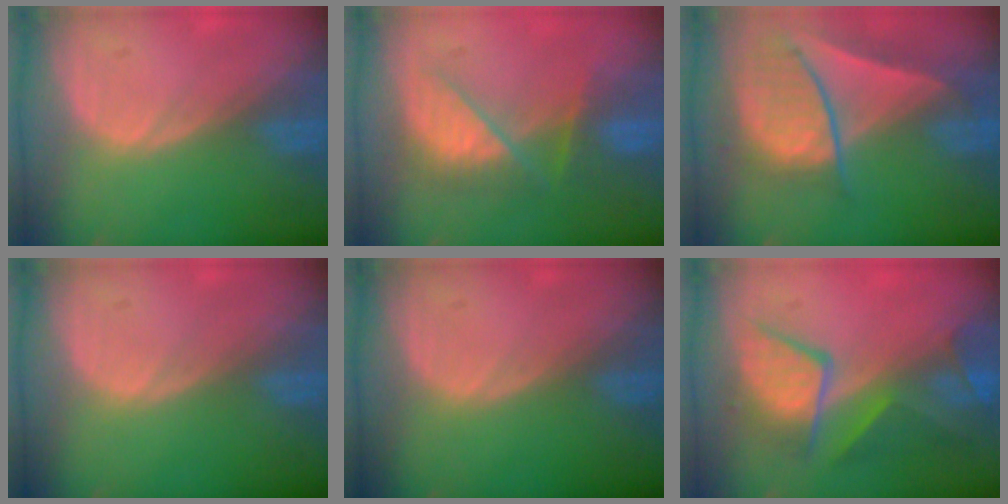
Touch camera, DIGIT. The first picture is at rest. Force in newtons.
{"total": 7.0, "press": 6.9, "slide": 1.1}
{"total": 9.2, "press": 8.0, "slide": 4.6}
{"total": 0.0}
{"total": 0.0}
{"total": 9.7, "press": 8.6, "slide": 4.6}